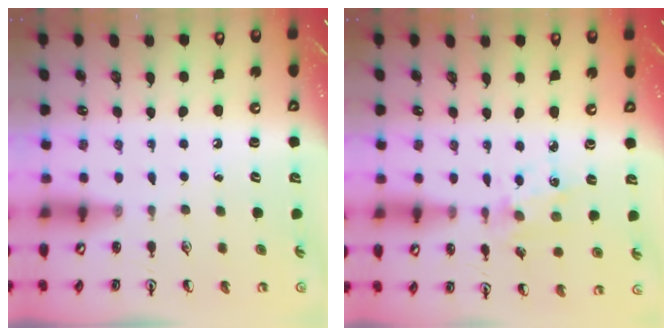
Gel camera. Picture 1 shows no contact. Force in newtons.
{"total": 2.9, "press": 2.8, "slide": 0.8}